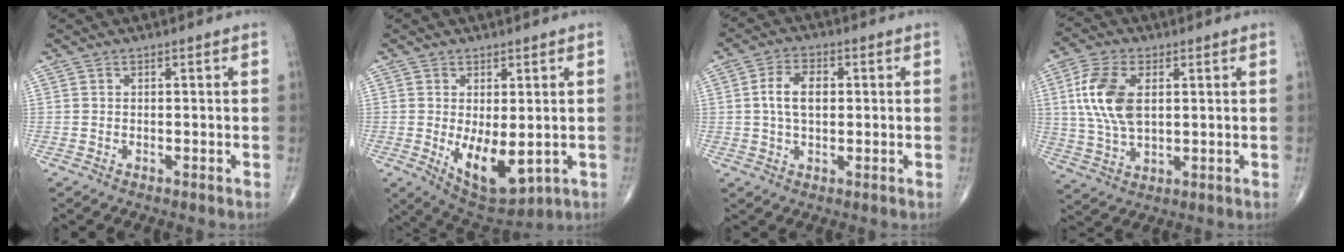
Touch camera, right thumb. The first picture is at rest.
{"total": 10.1, "force": [-1.6, 4.7, 8.8], "torque": [-0.125, -0.022, -0.006]}
{"total": 6.6, "force": [0.7, 4.0, 5.2], "torque": [-0.093, 0.010, 0.009]}
{"total": 10.6, "force": [2.1, 5.8, 8.6], "torque": [-0.182, -0.002, 0.042]}